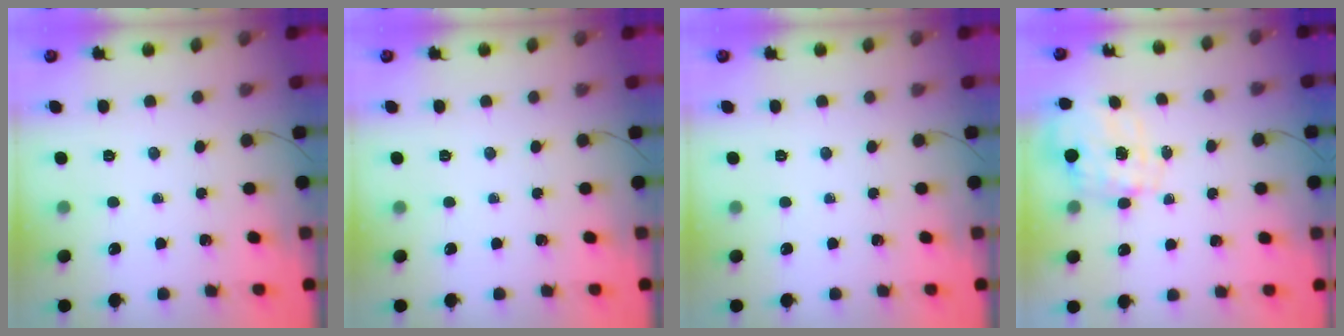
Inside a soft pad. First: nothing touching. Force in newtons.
{"total": 0.0}
{"total": 0.0}
{"total": 2.7, "press": 2.6, "slide": 0.8}